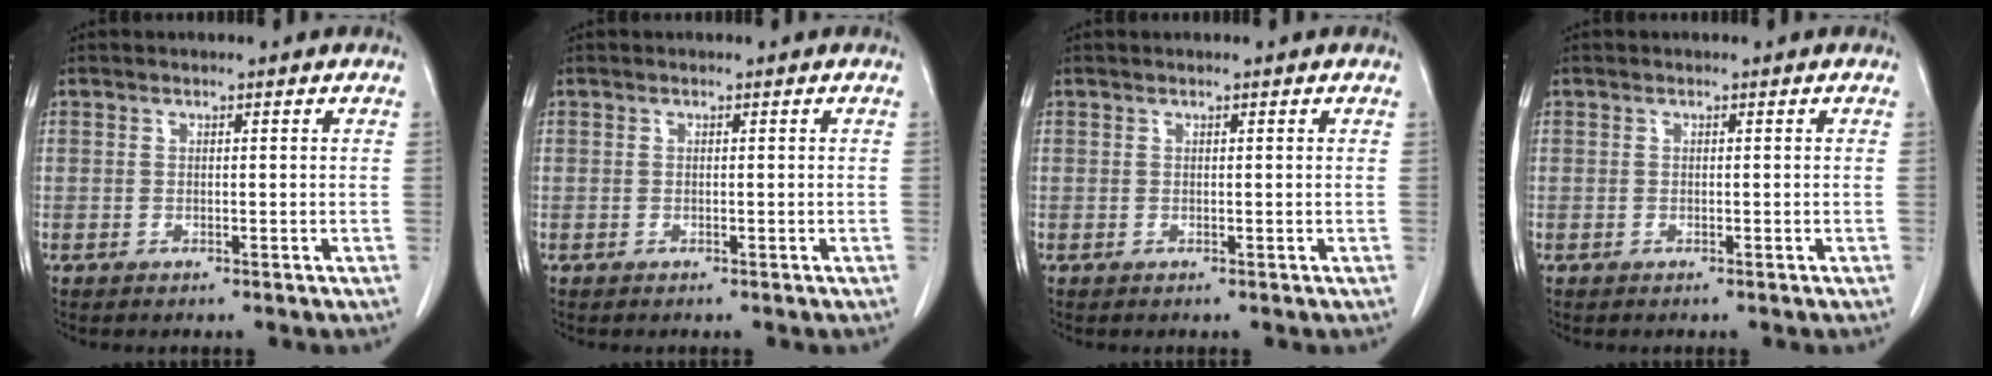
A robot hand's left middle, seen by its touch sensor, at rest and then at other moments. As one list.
[{"total": 0.0}, {"total": 0.8, "force": [0.6, 0.0, 0.5], "torque": [-0.006, 0.009, 0.010]}, {"total": 0.0}]